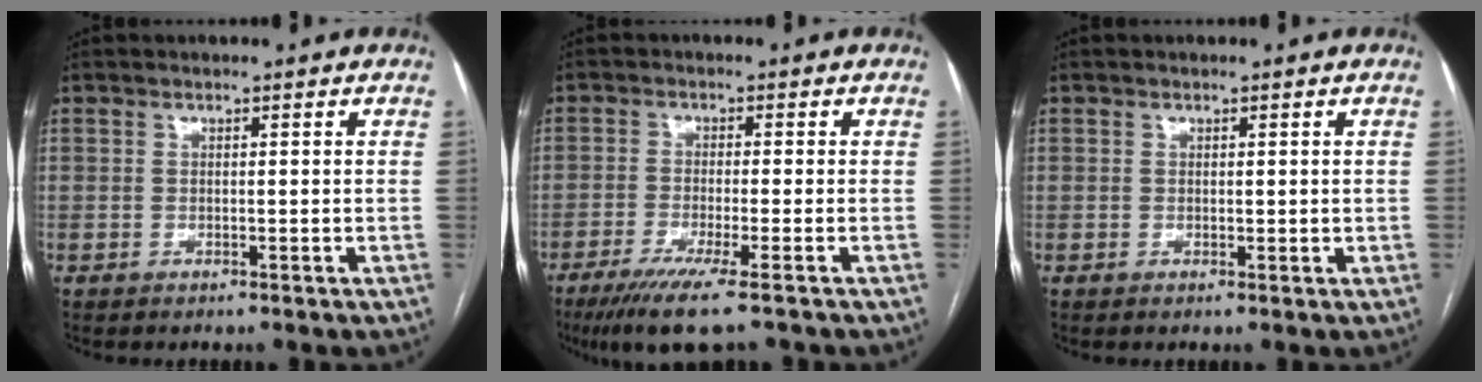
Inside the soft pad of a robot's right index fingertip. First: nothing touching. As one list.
[{"total": 8.3, "force": [-5.8, -0.2, 6.0], "torque": [-0.097, -0.021, -0.093]}, {"total": 0.8, "force": [0.4, 0.6, 0.4], "torque": [0.000, -0.002, 0.006]}]